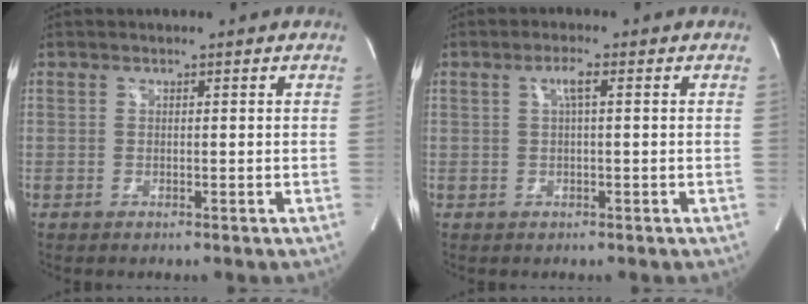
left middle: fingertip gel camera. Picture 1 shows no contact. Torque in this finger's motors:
{"motor_torque": [0.87, 0.08, 0.40, 0.12]}